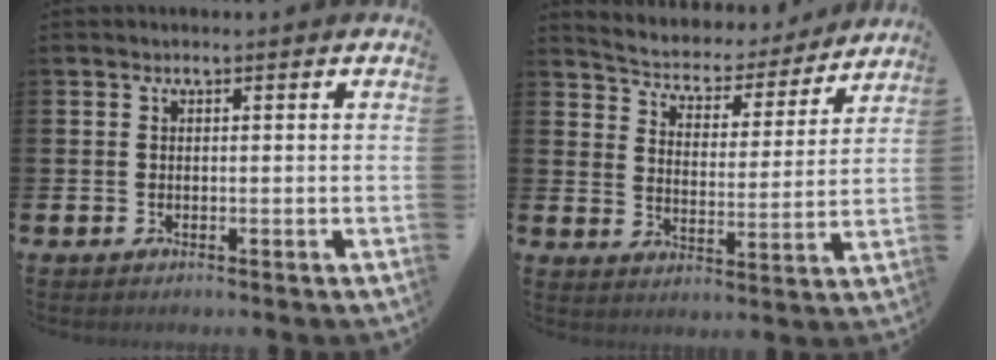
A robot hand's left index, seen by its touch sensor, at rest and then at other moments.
{"total": 4.7, "force": [4.3, 1.6, 0.5], "torque": [-0.039, -0.037, 0.068]}